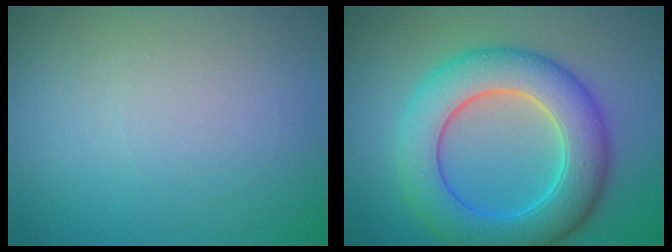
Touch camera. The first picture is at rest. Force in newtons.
{"total": 8.6, "press": 8.6, "slide": 0.1}